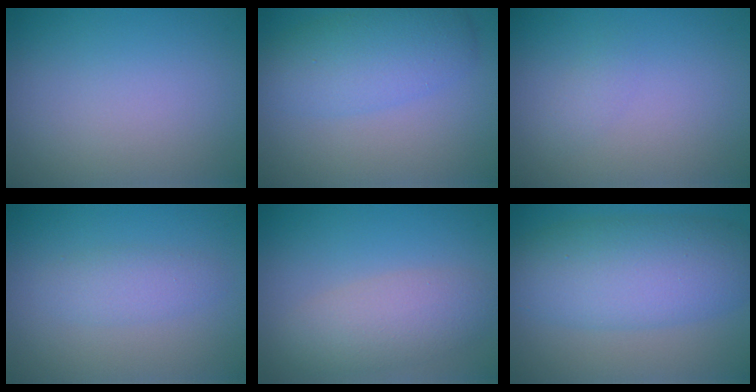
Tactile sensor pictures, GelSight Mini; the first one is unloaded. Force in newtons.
{"total": 4.9, "press": 4.9, "slide": 0.1}
{"total": 0.9, "press": 0.9, "slide": 0.1}
{"total": 2.0, "press": 2.0, "slide": 0.0}
{"total": 4.2, "press": 4.2, "slide": 0.3}
{"total": 8.1, "press": 8.1, "slide": 0.3}